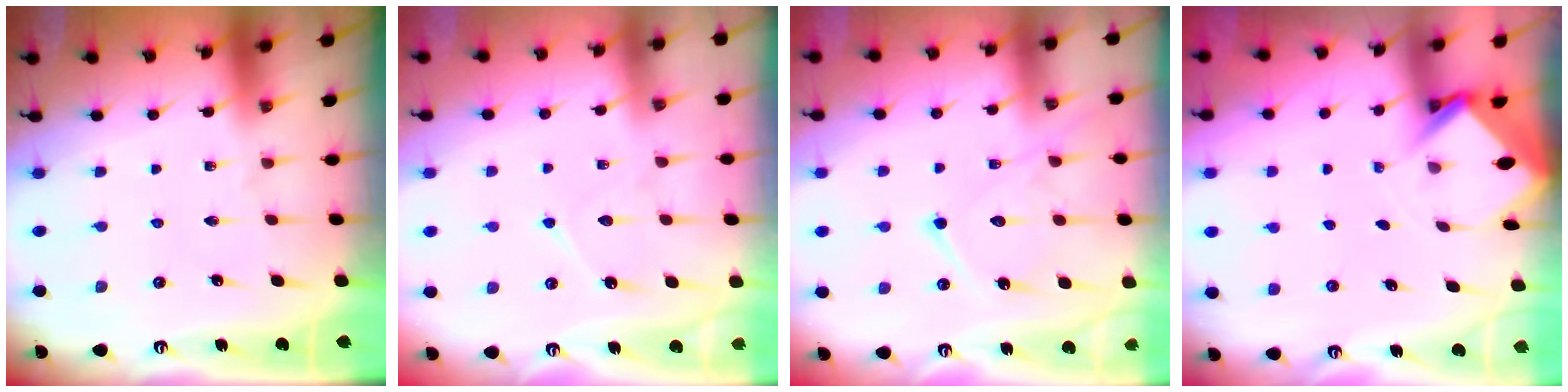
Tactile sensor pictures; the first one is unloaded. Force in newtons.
{"total": 6.1, "press": 6.0, "slide": 0.6}
{"total": 14.7, "press": 14.6, "slide": 1.2}
{"total": 2.9, "press": 2.9, "slide": 0.2}